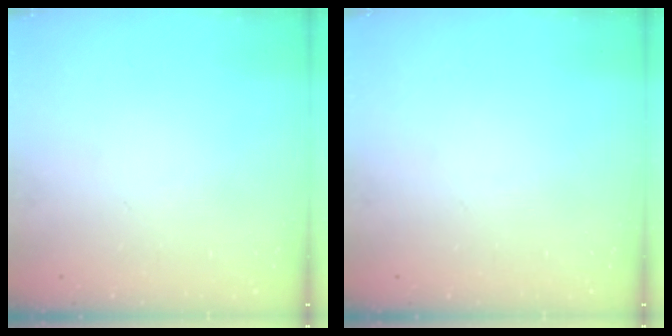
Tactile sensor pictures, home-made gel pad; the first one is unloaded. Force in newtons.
{"total": 0.0}